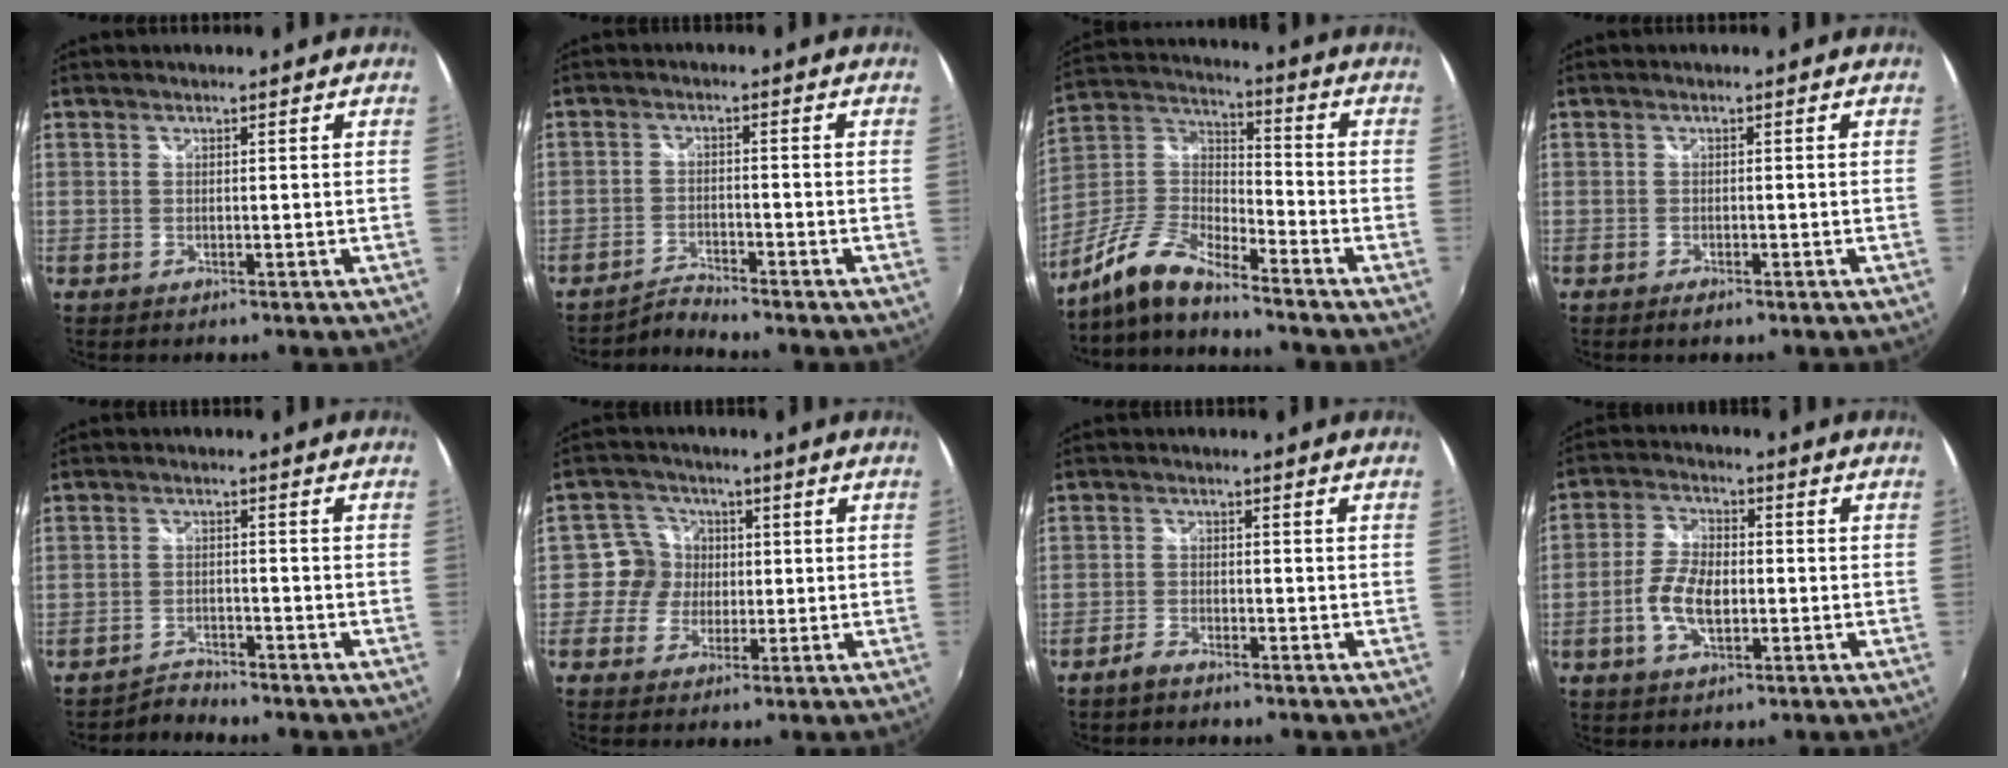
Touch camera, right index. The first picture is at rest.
{"total": 3.5, "force": [-3.4, -0.6, -0.1], "torque": [-0.011, 0.001, -0.070]}
{"total": 11.5, "force": [-9.2, 2.4, 6.3], "torque": [-0.146, 0.004, -0.187]}
{"total": 1.8, "force": [-1.4, 0.6, 0.9], "torque": [-0.022, -0.006, -0.026]}
{"total": 3.3, "force": [-3.3, 0.4, -0.3], "torque": [-0.002, 0.002, -0.062]}
{"total": 5.2, "force": [-0.3, 5.2, 0.3], "torque": [0.005, 0.009, -0.017]}
{"total": 2.6, "force": [-2.4, 0.6, 0.8], "torque": [-0.030, -0.002, -0.049]}
{"total": 7.6, "force": [-1.9, 4.0, 6.2], "torque": [-0.130, 0.010, -0.033]}